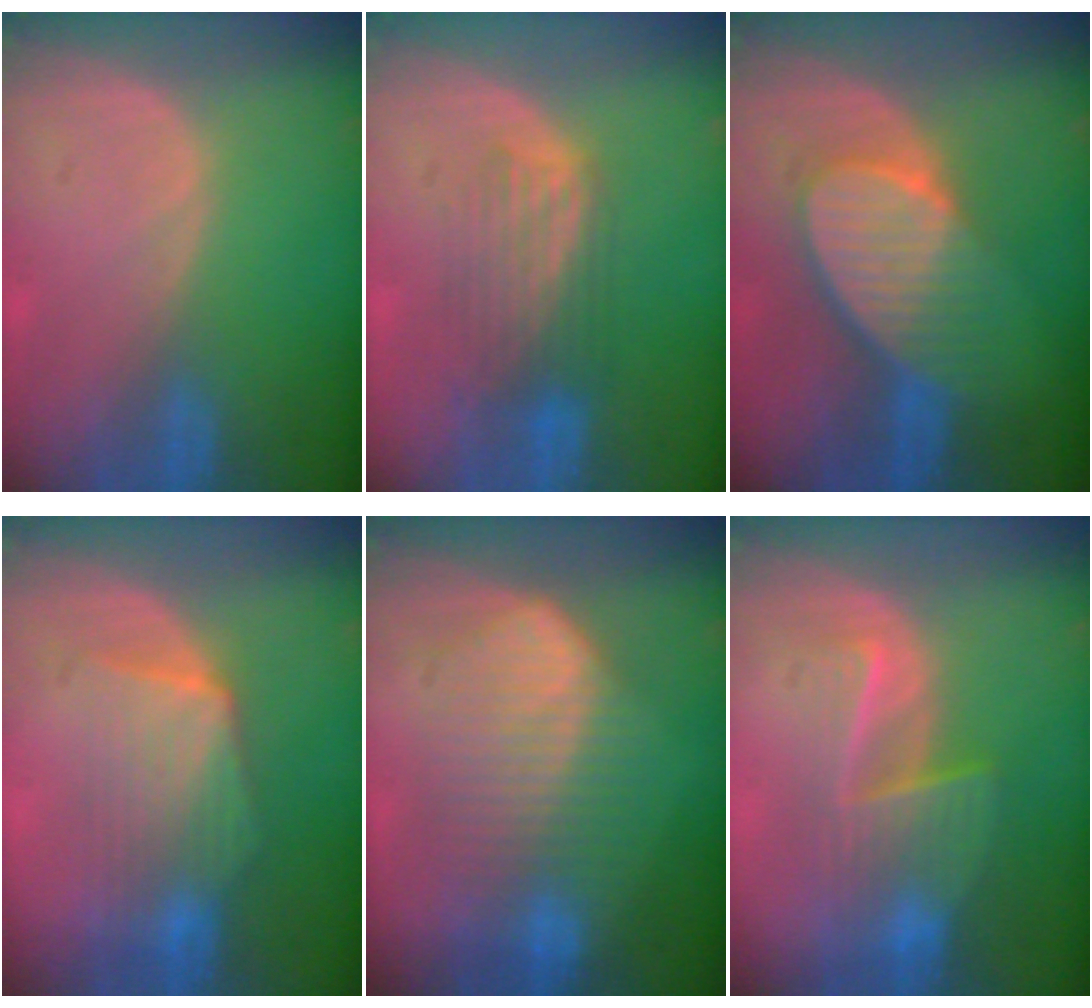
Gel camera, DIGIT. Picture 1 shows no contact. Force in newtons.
{"total": 5.4, "press": 5.4, "slide": 0.4}
{"total": 8.1, "press": 7.6, "slide": 2.8}
{"total": 7.5, "press": 7.4, "slide": 1.2}
{"total": 9.5, "press": 9.5, "slide": 0.3}
{"total": 6.6, "press": 6.5, "slide": 1.0}